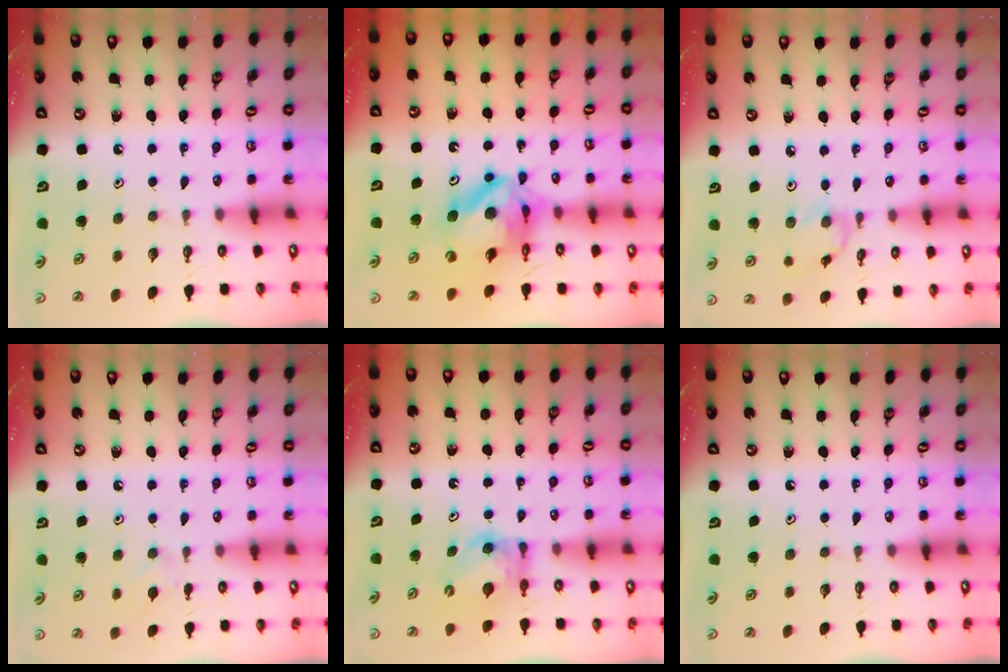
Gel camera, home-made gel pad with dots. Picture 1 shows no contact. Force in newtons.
{"total": 14.5, "press": 14.4, "slide": 1.6}
{"total": 3.3, "press": 3.3, "slide": 0.3}
{"total": 3.8, "press": 3.7, "slide": 0.7}
{"total": 6.8, "press": 6.8, "slide": 0.5}
{"total": 0.0}